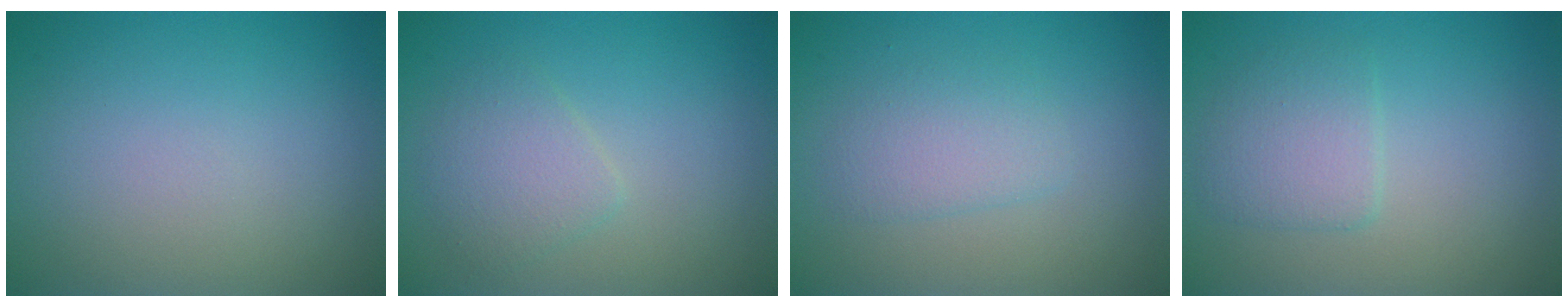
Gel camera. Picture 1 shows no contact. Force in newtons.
{"total": 2.4, "press": 2.4, "slide": 0.1}
{"total": 2.2, "press": 2.2, "slide": 0.1}
{"total": 2.5, "press": 2.5, "slide": 0.4}